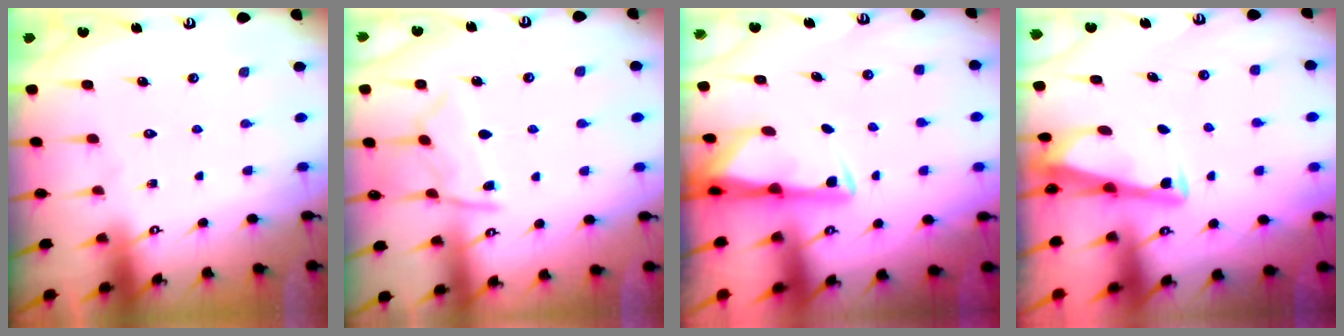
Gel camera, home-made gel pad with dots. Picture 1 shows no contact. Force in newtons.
{"total": 9.0, "press": 9.0, "slide": 0.9}
{"total": 3.1, "press": 3.1, "slide": 0.6}
{"total": 3.3, "press": 3.3, "slide": 0.4}